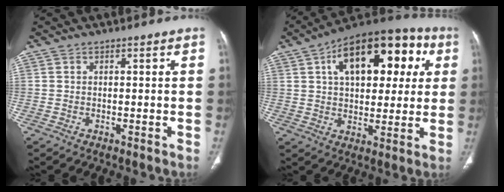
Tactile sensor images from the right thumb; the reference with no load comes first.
{"total": 21.9, "force": [6.9, 12.1, 17.0], "torque": [-0.207, 0.022, 0.096]}